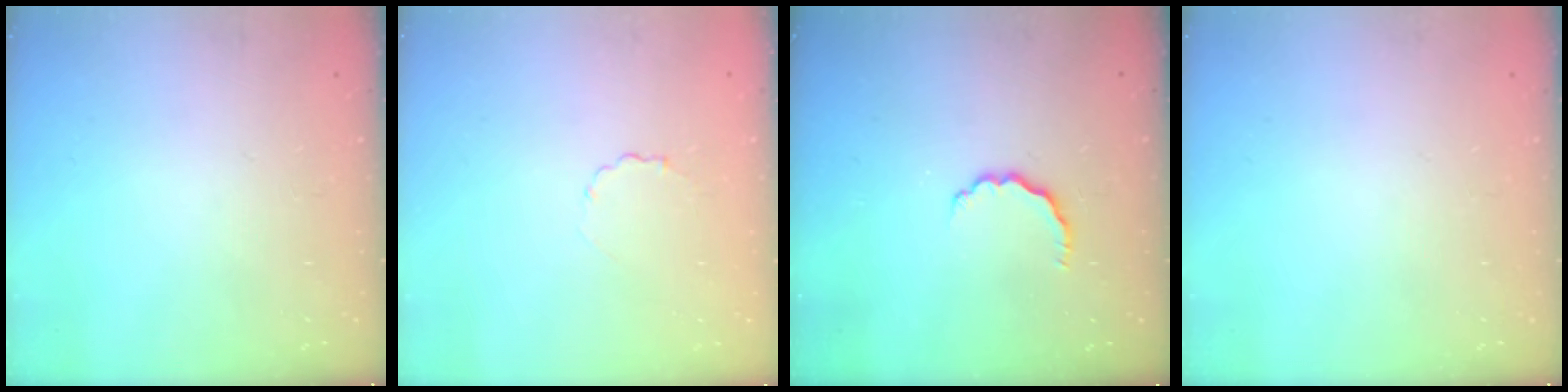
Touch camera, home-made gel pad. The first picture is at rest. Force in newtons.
{"total": 2.1, "press": 1.9, "slide": 0.9}
{"total": 4.1, "press": 4.0, "slide": 0.9}
{"total": 0.0}